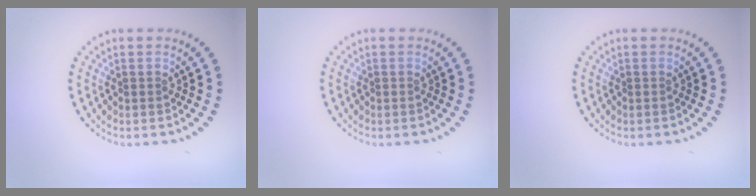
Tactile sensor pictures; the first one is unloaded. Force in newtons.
{"total": 0.0}
{"total": 0.0}